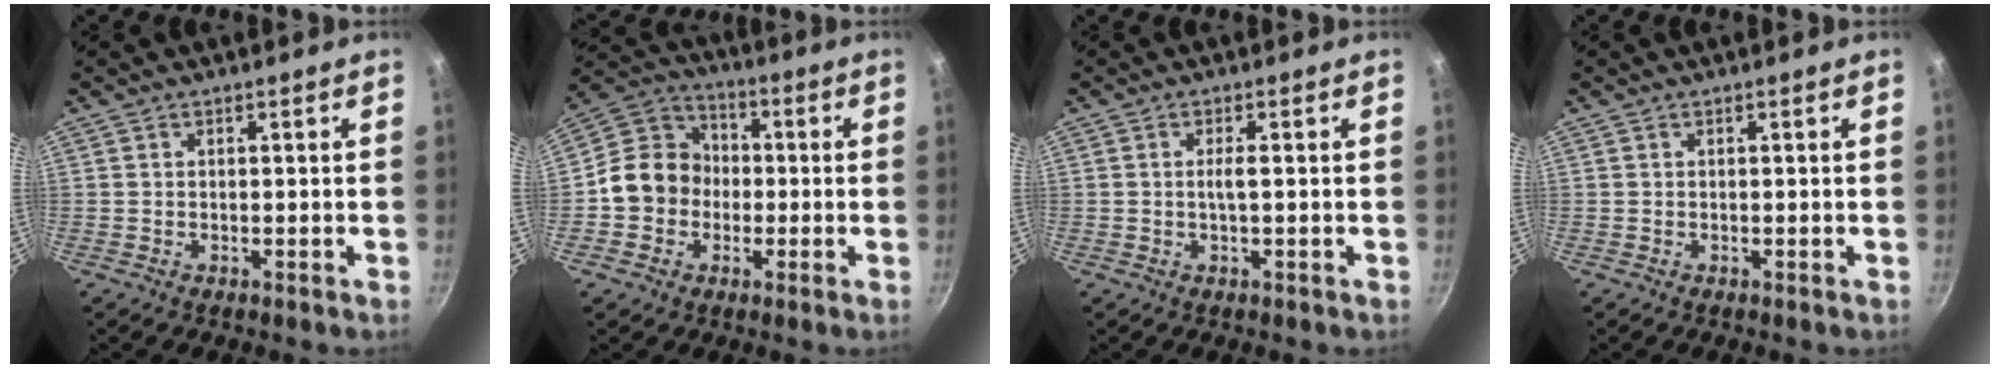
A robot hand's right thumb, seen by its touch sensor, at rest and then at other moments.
{"total": 11.6, "force": [-1.7, 10.3, 5.1], "torque": [-0.051, 0.035, -0.049]}
{"total": 1.9, "force": [0.0, 0.2, 1.8], "torque": [-0.042, 0.001, -0.002]}
{"total": 0.0}